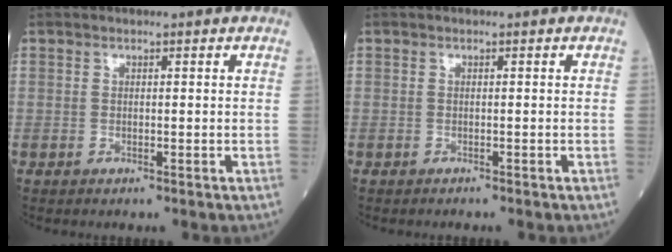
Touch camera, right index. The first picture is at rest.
{"total": 0.6, "force": [-0.5, 0.0, 0.2], "torque": [-0.003, 0.000, -0.010]}